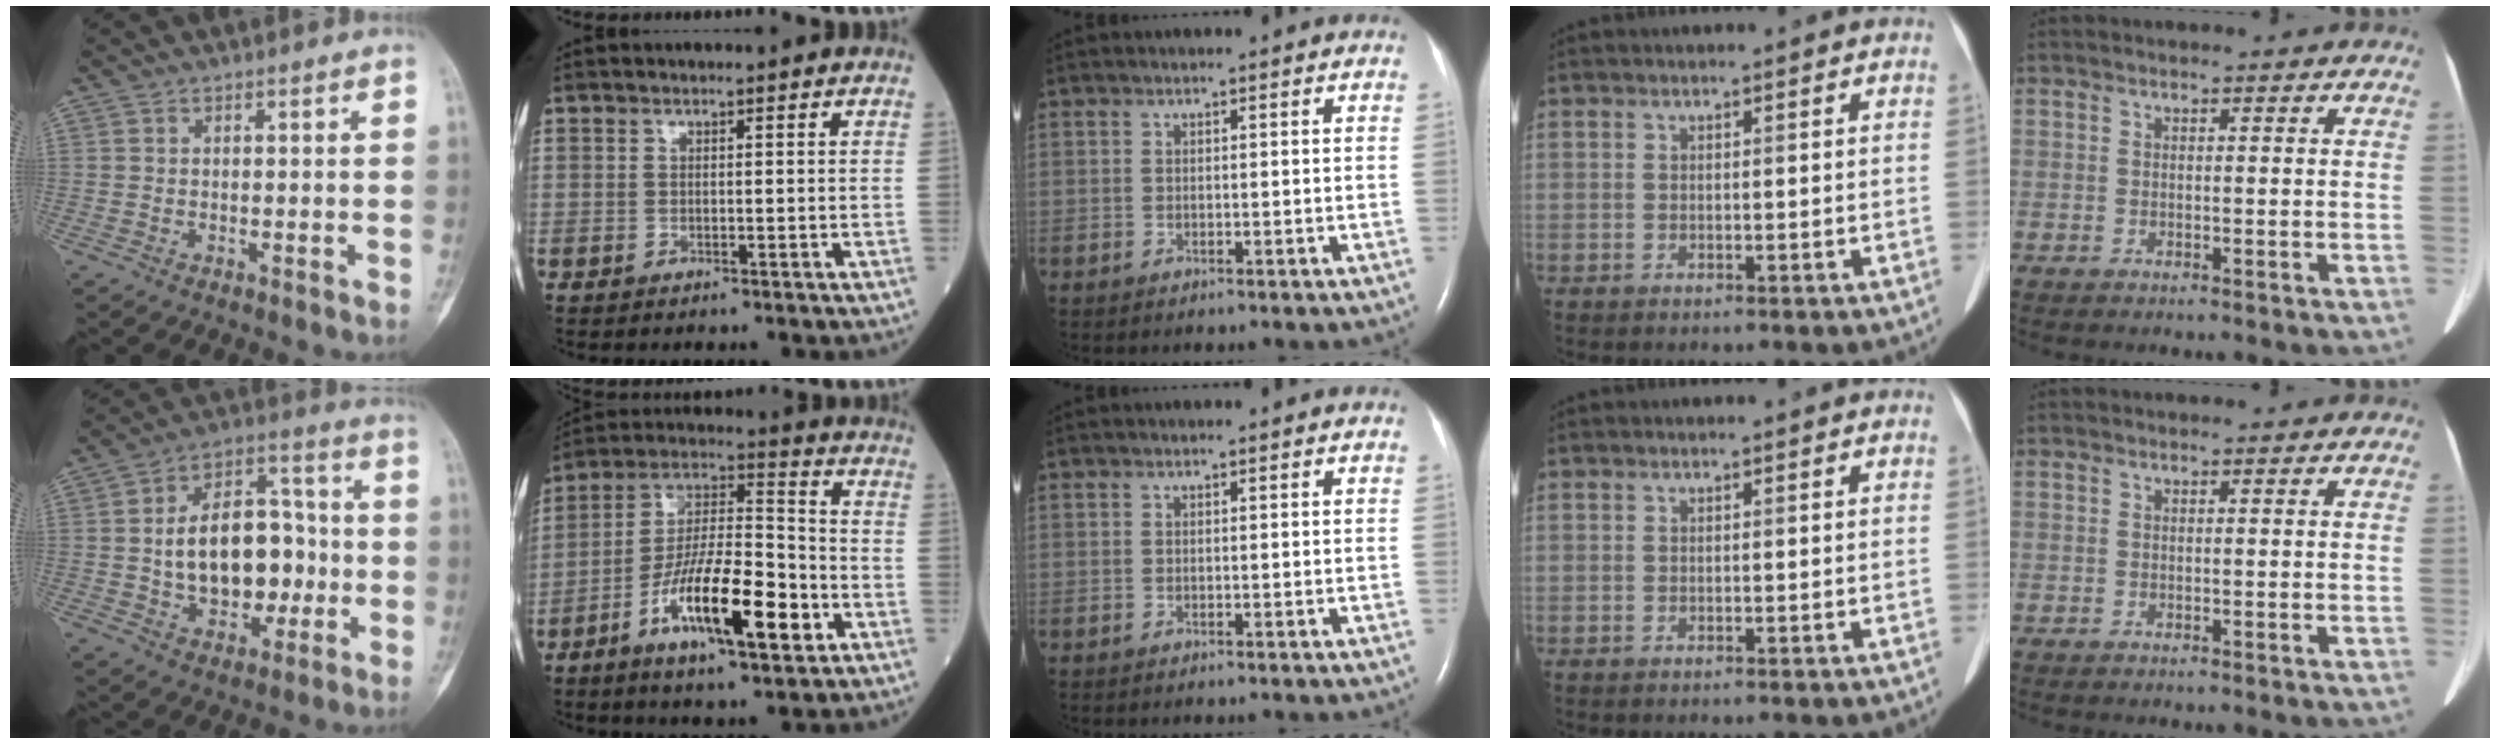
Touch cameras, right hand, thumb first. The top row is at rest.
{"thumb": {"total": 17.4, "force": [-1.3, 11.5, 13.0], "torque": [-0.166, 0.039, -0.014]}, "index": {"total": 16.8, "force": [-6.7, 3.9, 14.9], "torque": [-0.274, -0.003, -0.113]}}